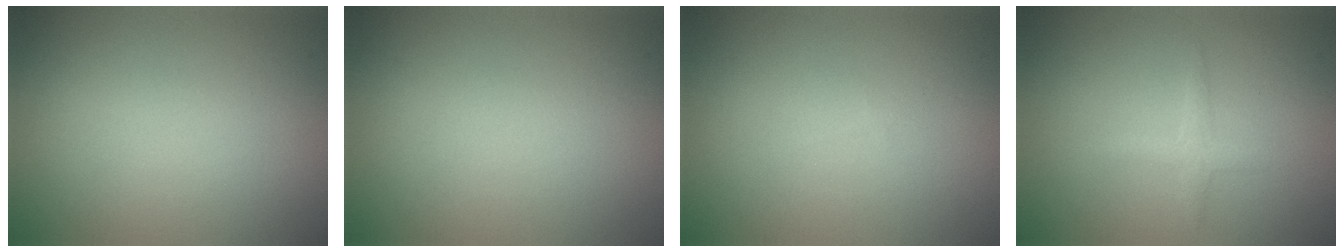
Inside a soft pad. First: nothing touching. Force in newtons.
{"total": 0.0}
{"total": 0.0}
{"total": 1.9, "press": 1.9, "slide": 0.1}